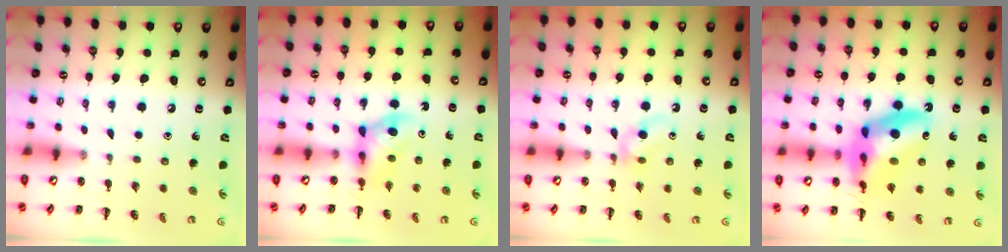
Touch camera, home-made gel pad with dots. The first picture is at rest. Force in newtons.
{"total": 3.8, "press": 3.7, "slide": 0.7}
{"total": 4.9, "press": 4.5, "slide": 1.9}
{"total": 16.7, "press": 16.2, "slide": 4.1}